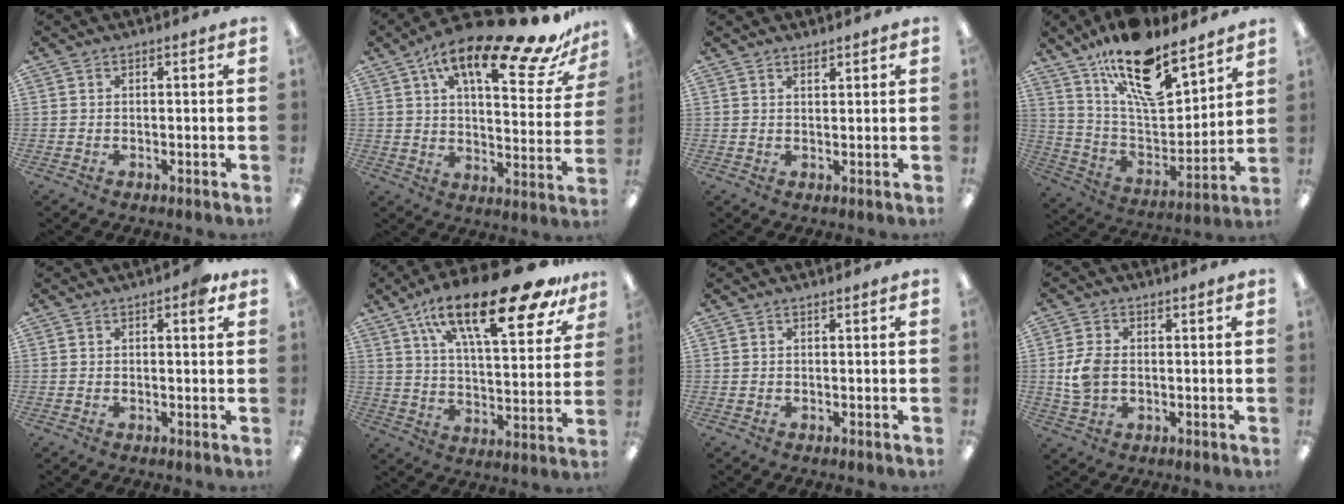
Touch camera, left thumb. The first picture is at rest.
{"total": 22.3, "force": [14.3, 7.0, 15.6], "torque": [-0.238, -0.084, 0.229]}
{"total": 1.5, "force": [1.4, 0.3, 0.2], "torque": [-0.005, -0.003, 0.027]}
{"total": 20.3, "force": [14.1, 7.9, 12.3], "torque": [-0.204, -0.090, 0.244]}
{"total": 3.2, "force": [1.8, 0.9, 2.5], "torque": [-0.032, -0.006, 0.025]}
{"total": 26.3, "force": [16.8, 8.7, 18.3], "torque": [-0.280, -0.098, 0.267]}
{"total": 0.0}
{"total": 6.5, "force": [0.1, 4.4, 4.7], "torque": [-0.096, 0.001, 0.001]}